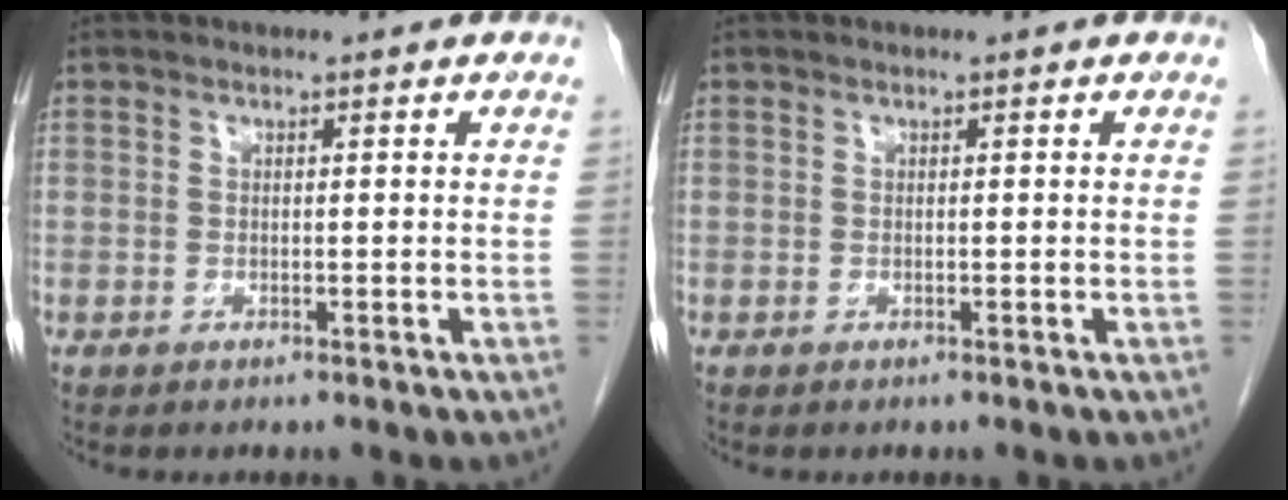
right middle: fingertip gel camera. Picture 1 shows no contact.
{"total": 0.0}